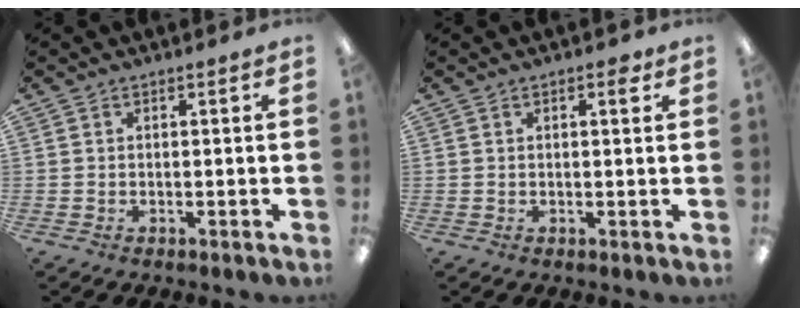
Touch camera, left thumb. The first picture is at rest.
{"total": 2.4, "force": [1.2, 0.8, 1.9], "torque": [-0.024, -0.002, 0.016]}